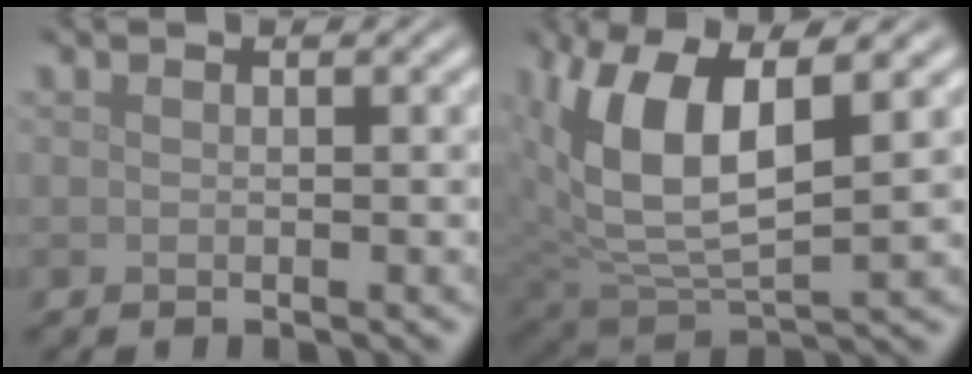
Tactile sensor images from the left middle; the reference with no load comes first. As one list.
[{"total": 9.1, "force": [2.8, 4.1, 7.7], "torque": [-0.167, -0.001, 0.050]}]